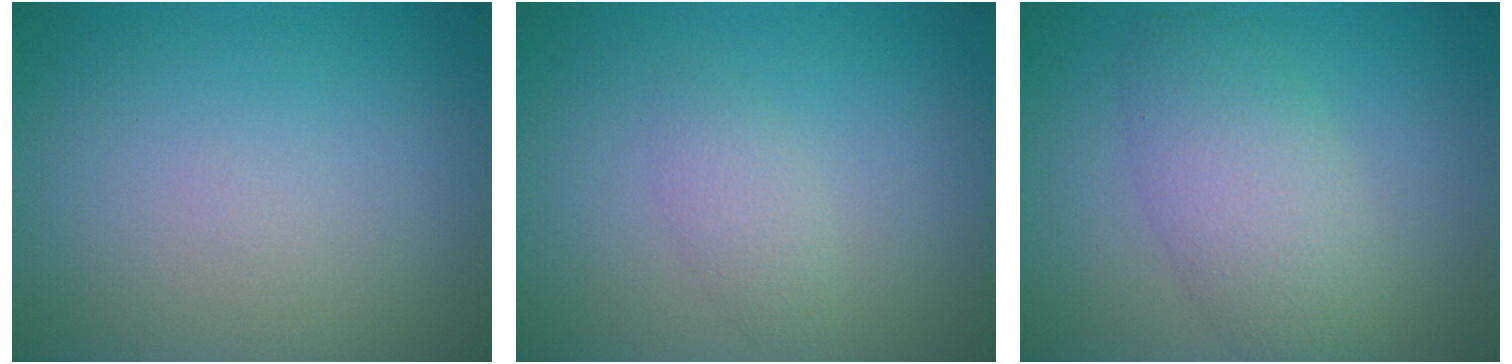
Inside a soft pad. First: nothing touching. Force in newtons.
{"total": 1.5, "press": 1.5, "slide": 0.0}
{"total": 4.7, "press": 4.7, "slide": 0.3}